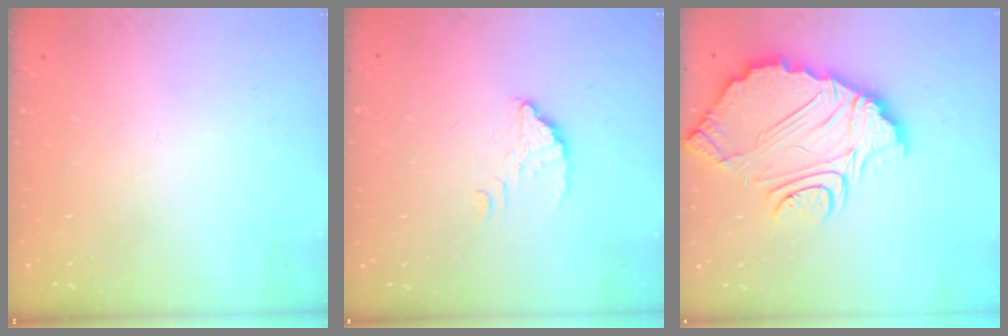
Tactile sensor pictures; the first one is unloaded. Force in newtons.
{"total": 3.1, "press": 3.1, "slide": 0.1}
{"total": 15.9, "press": 15.8, "slide": 1.4}